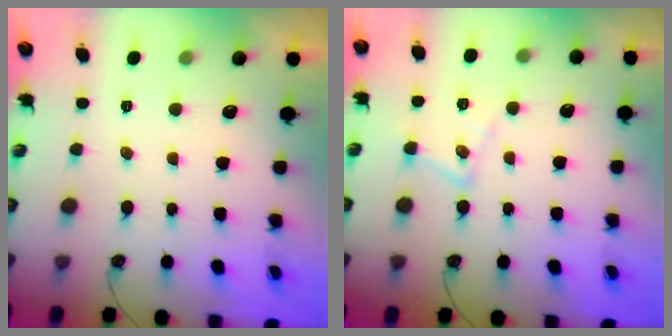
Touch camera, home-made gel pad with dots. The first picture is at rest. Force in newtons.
{"total": 11.2, "press": 11.1, "slide": 0.7}